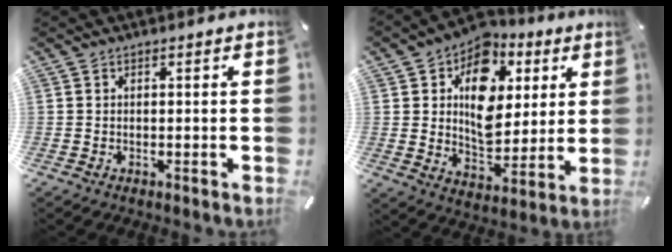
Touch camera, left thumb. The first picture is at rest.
{"total": 14.8, "force": [4.4, 11.4, 8.3], "torque": [-0.112, -0.027, 0.081]}